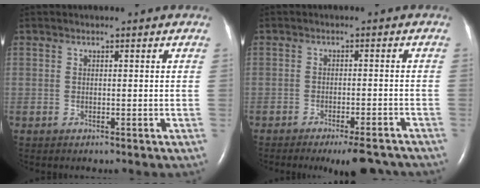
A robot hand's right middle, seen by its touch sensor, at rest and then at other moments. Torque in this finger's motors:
{"motor_torque": [-0.05, -0.03, 0.23, 0.06]}